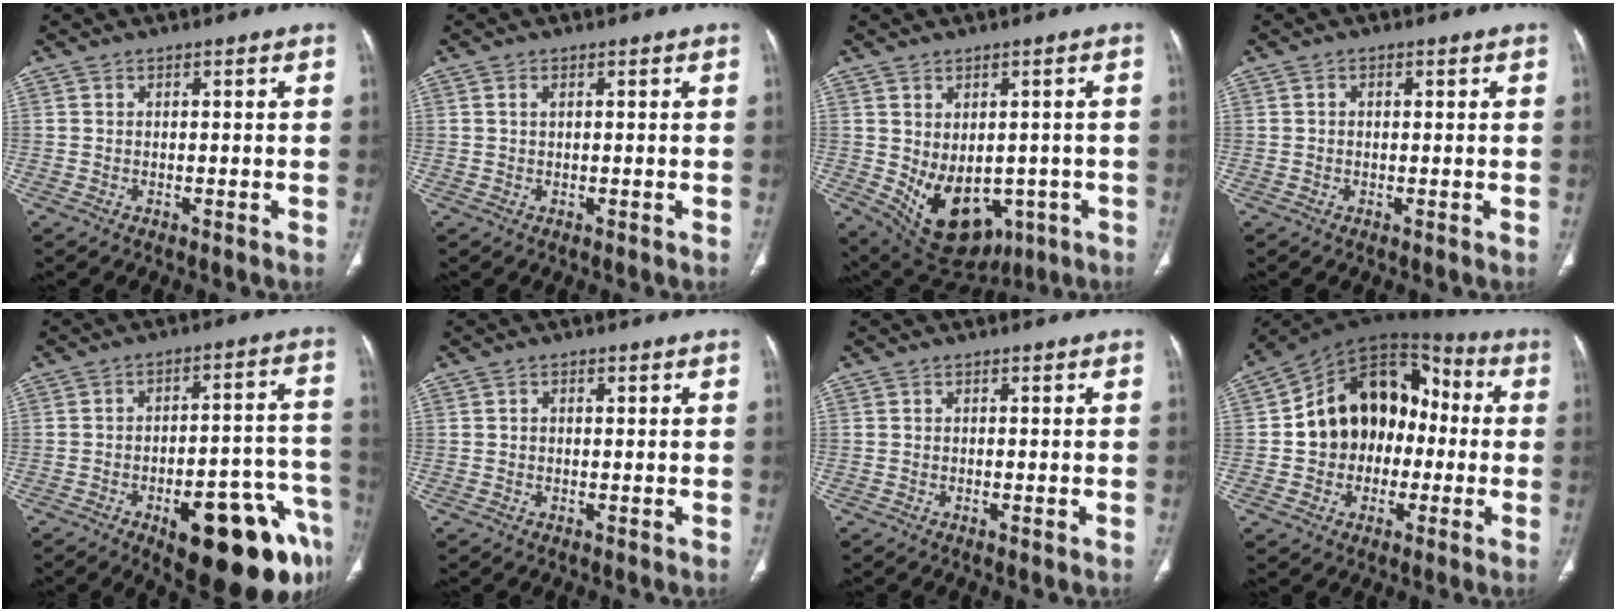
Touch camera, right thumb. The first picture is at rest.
{"total": 0.8, "force": [0.3, 0.4, 0.6], "torque": [-0.016, 0.003, 0.007]}
{"total": 14.4, "force": [-3.4, 9.9, 9.8], "torque": [-0.130, 0.000, -0.016]}
{"total": 0.7, "force": [0.2, 0.5, 0.5], "torque": [-0.007, 0.000, 0.002]}
{"total": 21.7, "force": [-11.2, 7.7, 17.0], "torque": [-0.145, 0.069, -0.141]}
{"total": 1.0, "force": [0.3, 0.7, 0.7], "torque": [-0.011, 0.001, 0.004]}
{"total": 0.5, "force": [-0.2, 0.2, 0.5], "torque": [-0.012, -0.002, -0.003]}
{"total": 18.0, "force": [-0.9, 13.9, 11.5], "torque": [-0.132, 0.049, -0.019]}